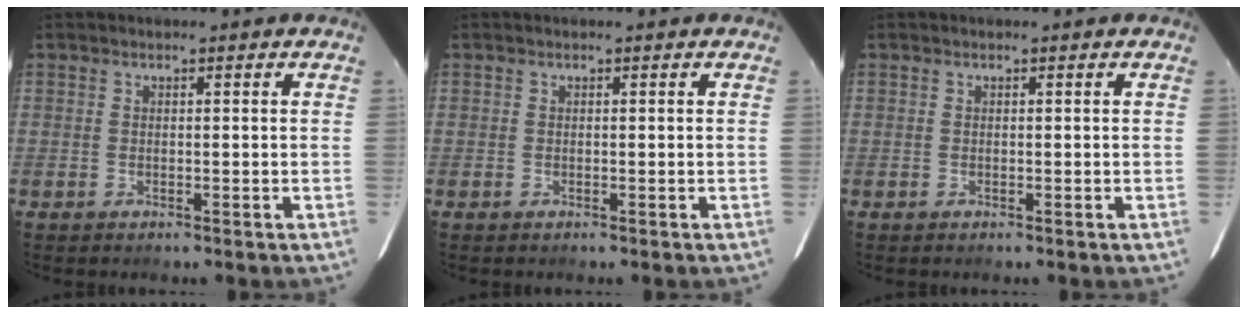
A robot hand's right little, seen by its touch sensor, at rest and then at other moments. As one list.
[{"total": 0.0}, {"total": 0.0}]